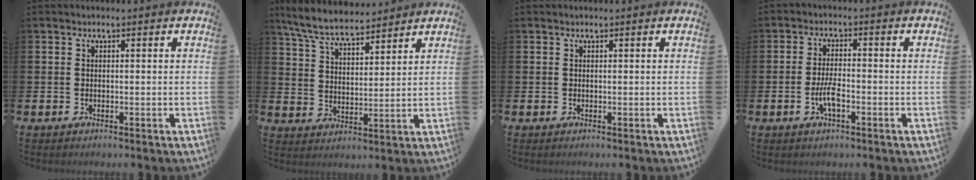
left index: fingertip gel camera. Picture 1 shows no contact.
{"total": 7.0, "force": [6.5, 1.2, 2.1], "torque": [-0.069, -0.028, 0.118]}
{"total": 0.0}
{"total": 3.8, "force": [-1.3, 1.3, 3.3], "torque": [-0.069, 0.005, -0.024]}